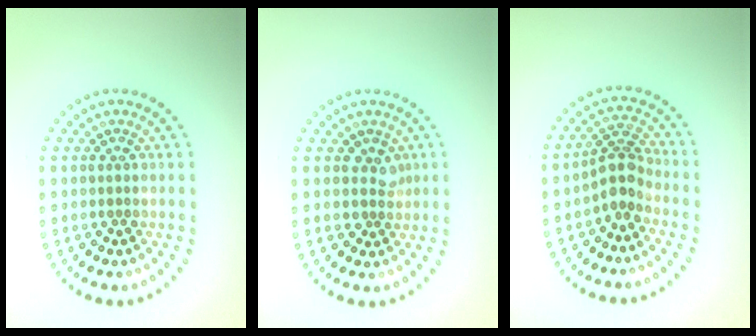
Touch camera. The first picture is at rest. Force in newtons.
{"total": 1.6, "press": 1.3, "slide": 1.0}
{"total": 2.7, "press": 2.0, "slide": 1.8}